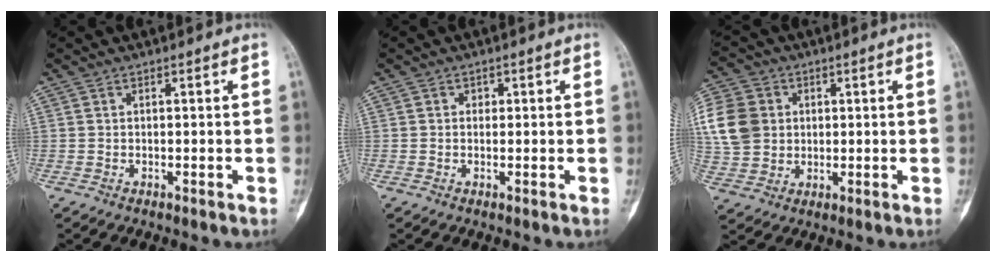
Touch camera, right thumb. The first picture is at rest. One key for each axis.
{"total": 0.9, "fx": 0.2, "fy": 0.8, "fz": 0.3, "tx": 0.003, "ty": 0.001, "tz": 0.001}
{"total": 15.9, "fx": 2.6, "fy": 13.5, "fz": 8.1, "tx": -0.181, "ty": 0.018, "tz": 0.054}